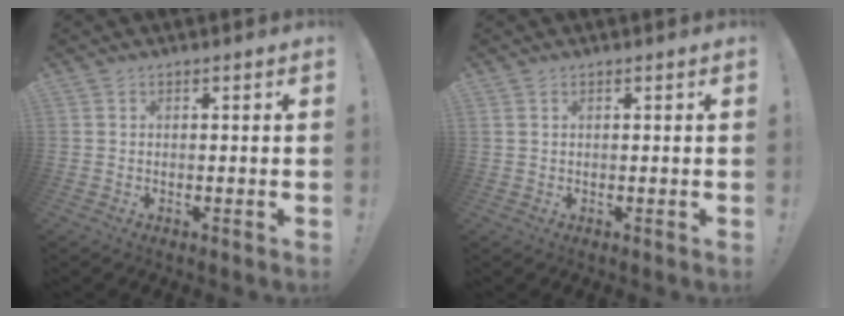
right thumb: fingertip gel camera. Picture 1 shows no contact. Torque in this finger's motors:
{"motor_torque": [0.03, -0.16, -0.03, 0.21, 0.06]}